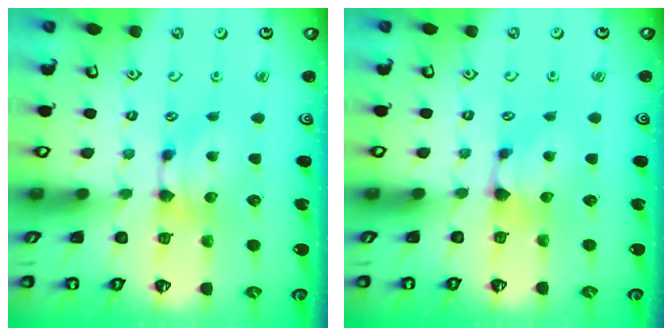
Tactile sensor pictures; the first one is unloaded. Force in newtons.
{"total": 0.9, "press": 0.7, "slide": 0.6}